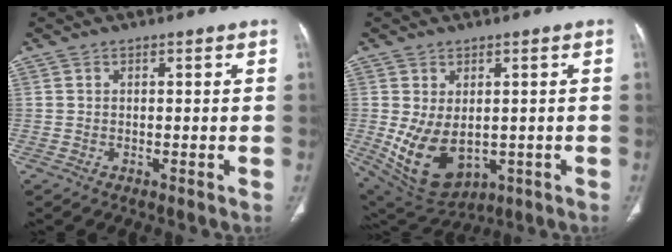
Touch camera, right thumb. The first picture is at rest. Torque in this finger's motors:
{"motor_torque": [-0.49, 0.65, 1.14, 0.28, 0.35]}